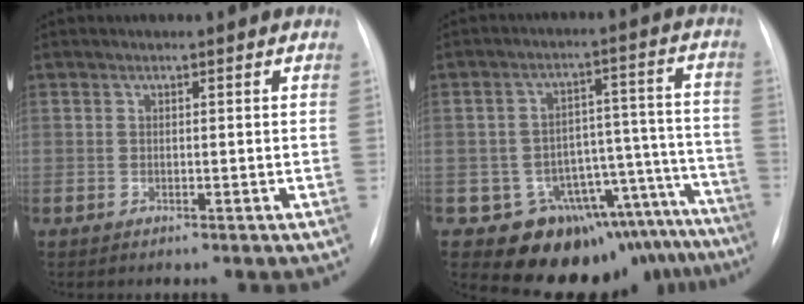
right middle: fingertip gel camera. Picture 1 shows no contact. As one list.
[{"total": 16.1, "force": [-14.4, 6.9, 2.2], "torque": [0.013, 0.085, -0.178]}]